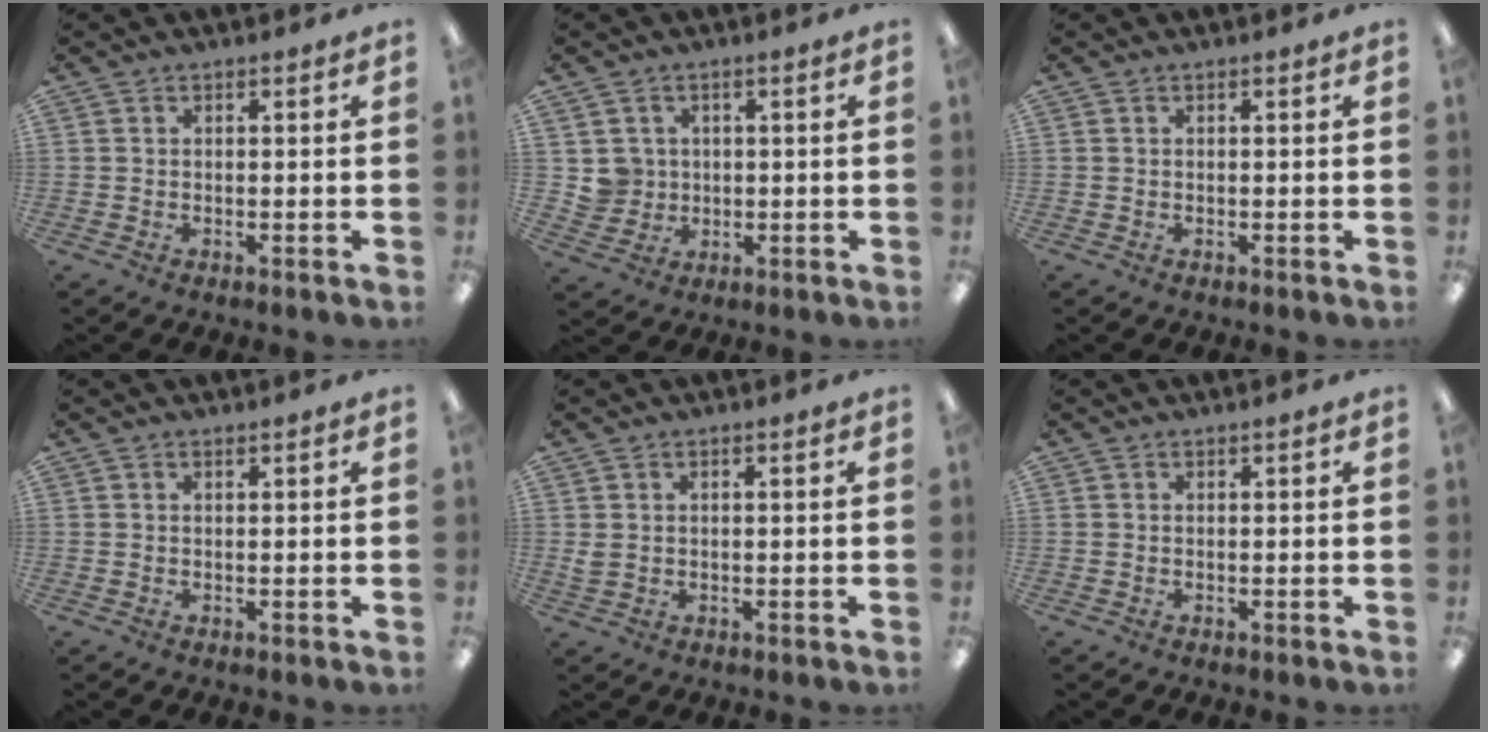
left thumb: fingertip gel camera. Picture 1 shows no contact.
{"total": 4.7, "force": [1.1, 4.5, -0.1], "torque": [0.001, 0.002, 0.022]}
{"total": 0.0}
{"total": 0.0}
{"total": 1.3, "force": [0.2, 1.0, 0.7], "torque": [-0.015, 0.003, 0.002]}
{"total": 0.0}